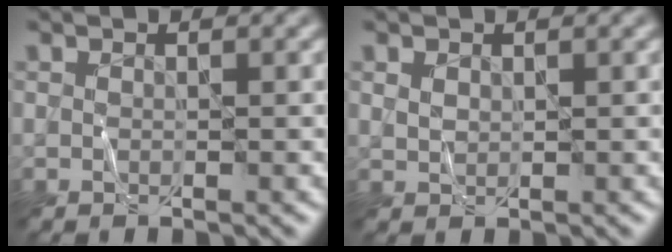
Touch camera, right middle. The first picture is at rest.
{"total": 1.1, "force": [0.5, 0.8, 0.5], "torque": [-0.014, 0.000, 0.013]}